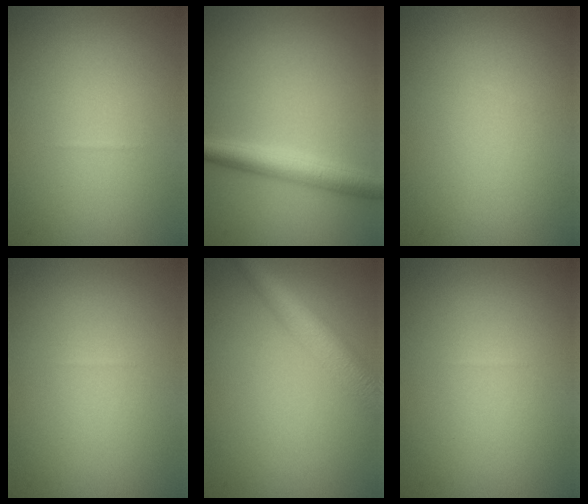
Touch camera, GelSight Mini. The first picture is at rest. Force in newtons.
{"total": 3.5, "press": 3.5, "slide": 0.1}
{"total": 0.0}
{"total": 0.0}
{"total": 5.4, "press": 5.4, "slide": 0.1}
{"total": 0.0}